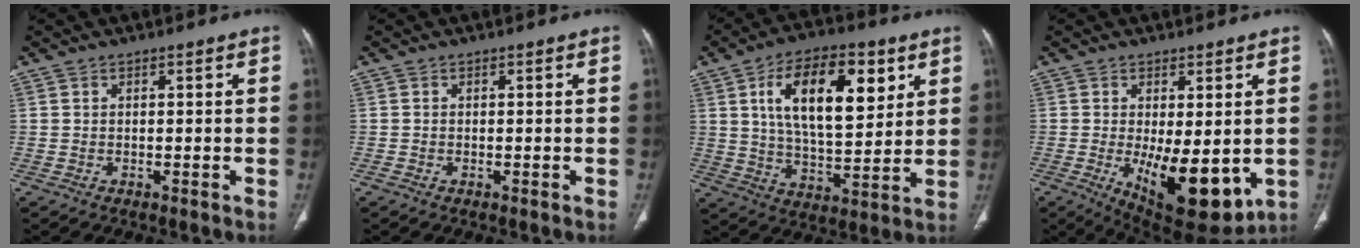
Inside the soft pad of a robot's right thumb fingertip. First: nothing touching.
{"total": 0.0}
{"total": 18.5, "force": [6.8, 8.7, 14.9], "torque": [-0.210, -0.022, 0.115]}
{"total": 13.5, "force": [-2.3, 5.6, 12.1], "torque": [-0.170, -0.028, -0.013]}